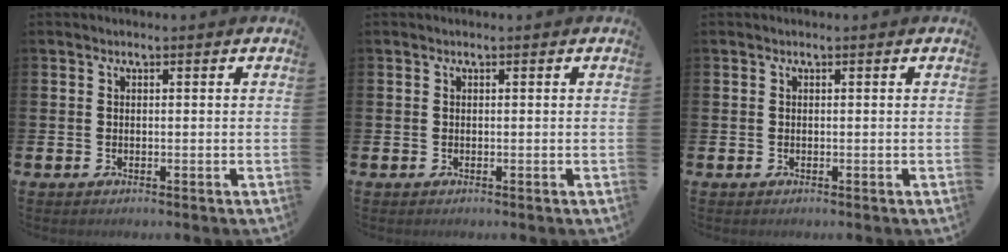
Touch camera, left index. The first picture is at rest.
{"total": 0.0}
{"total": 0.0}